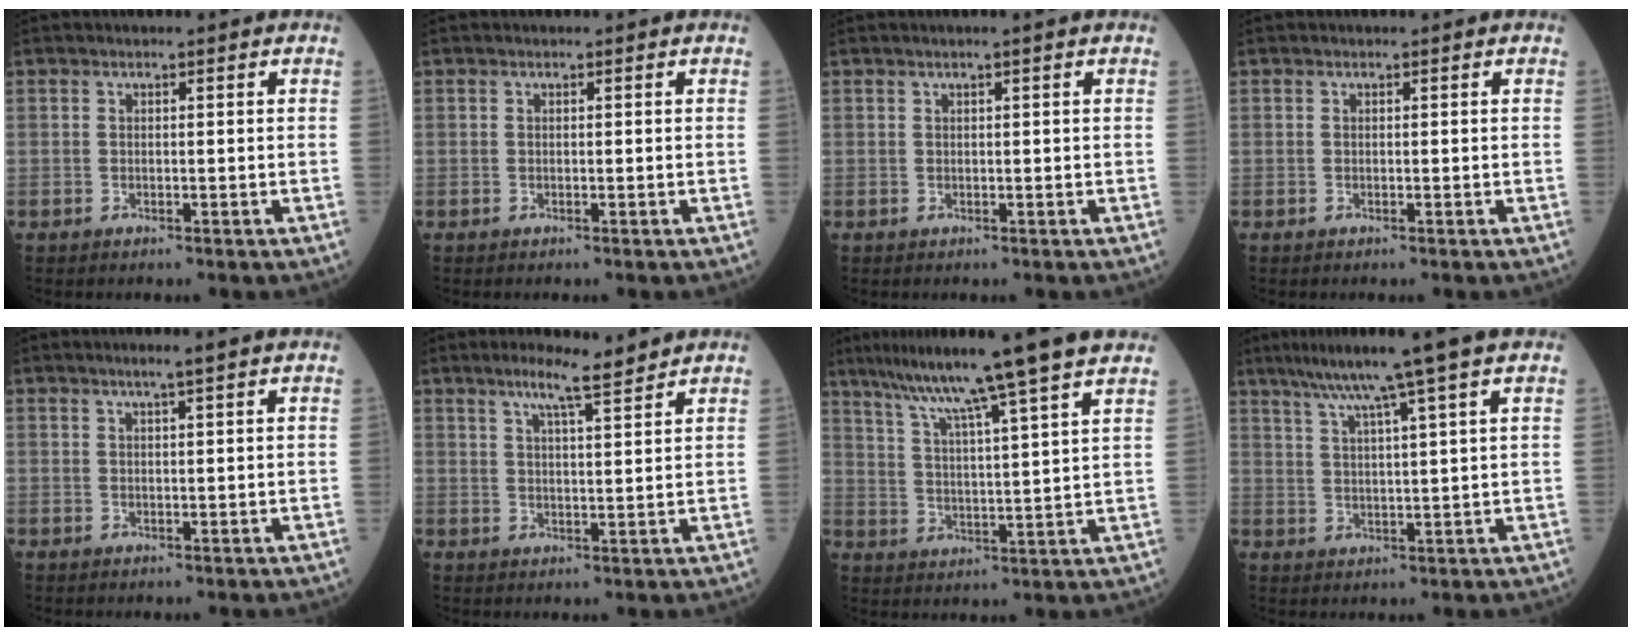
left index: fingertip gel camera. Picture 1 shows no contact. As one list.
[{"total": 0.0}, {"total": 0.7, "force": [0.3, -0.2, 0.6], "torque": [-0.016, 0.000, 0.010]}, {"total": 0.0}, {"total": 1.9, "force": [1.2, -0.6, 1.3], "torque": [-0.023, -0.003, 0.024]}, {"total": 5.6, "force": [4.5, -0.3, 3.2], "torque": [-0.056, 0.002, 0.076]}, {"total": 15.6, "force": [12.1, -1.7, 9.7], "torque": [-0.158, 0.012, 0.176]}, {"total": 9.8, "force": [7.0, -1.9, 6.6], "torque": [-0.109, 0.014, 0.109]}]